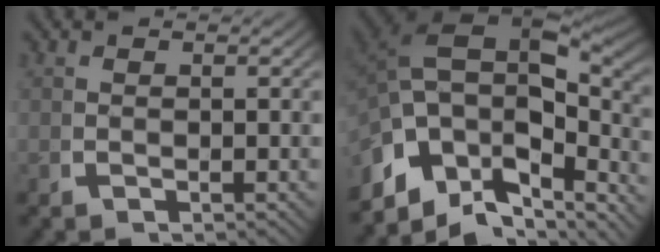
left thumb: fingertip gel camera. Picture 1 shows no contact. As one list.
[{"total": 15.9, "force": [-1.1, 10.9, 11.5], "torque": [-0.209, -0.029, -0.003]}]